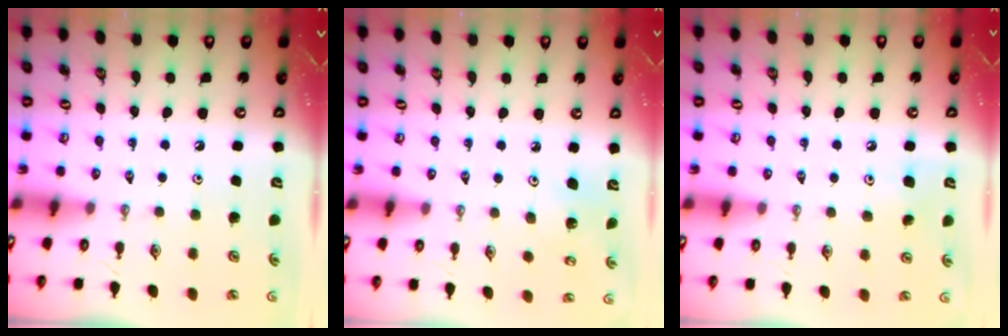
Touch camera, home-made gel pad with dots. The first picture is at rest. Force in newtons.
{"total": 4.8, "press": 4.8, "slide": 0.4}
{"total": 5.5, "press": 5.2, "slide": 1.7}